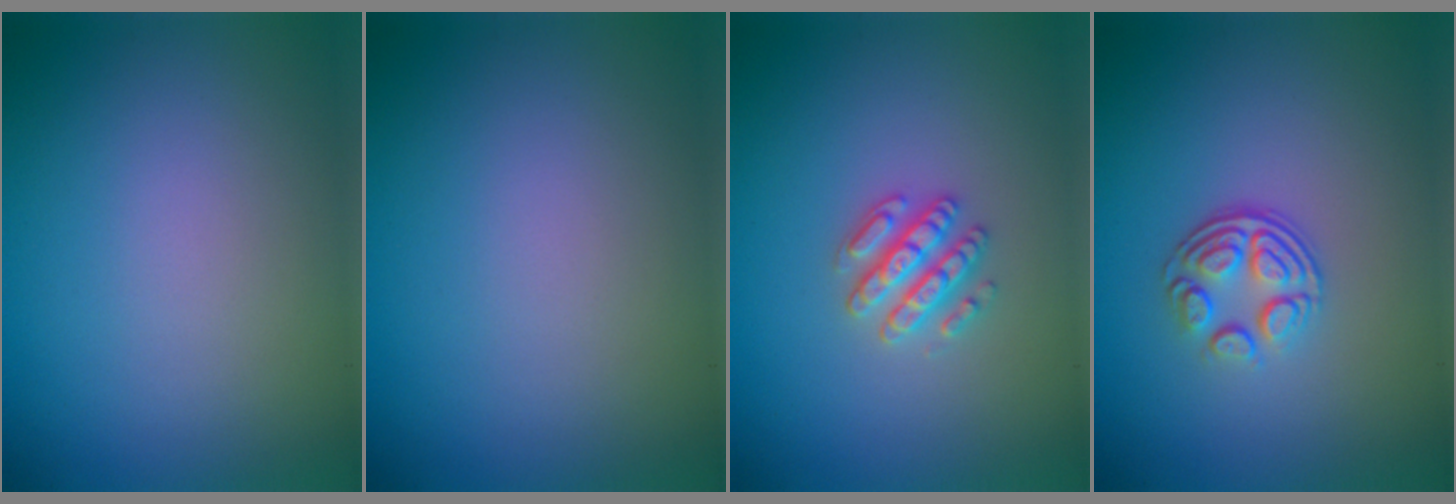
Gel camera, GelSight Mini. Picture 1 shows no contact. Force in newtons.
{"total": 0.0}
{"total": 2.8, "press": 2.7, "slide": 0.6}
{"total": 3.5, "press": 2.5, "slide": 2.4}